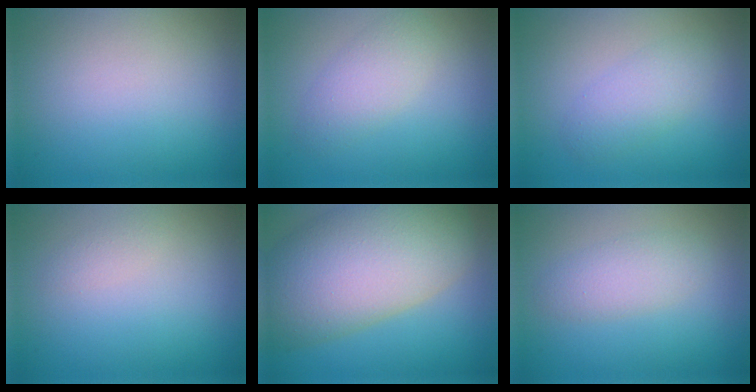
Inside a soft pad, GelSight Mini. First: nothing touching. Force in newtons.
{"total": 2.7, "press": 2.7, "slide": 0.0}
{"total": 2.5, "press": 2.5, "slide": 0.1}
{"total": 0.8, "press": 0.8, "slide": 0.0}
{"total": 12.7, "press": 12.6, "slide": 0.8}
{"total": 2.5, "press": 2.5, "slide": 0.1}